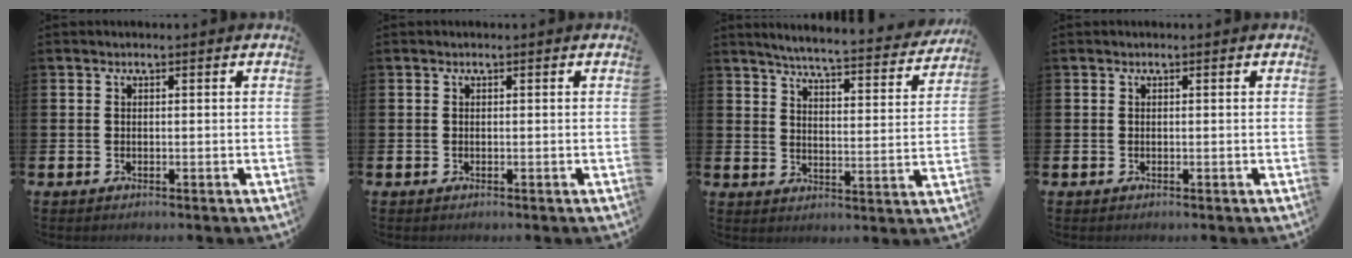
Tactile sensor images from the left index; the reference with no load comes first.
{"total": 0.0}
{"total": 5.6, "force": [5.3, 0.1, 1.8], "torque": [-0.053, -0.043, 0.086]}
{"total": 0.0}